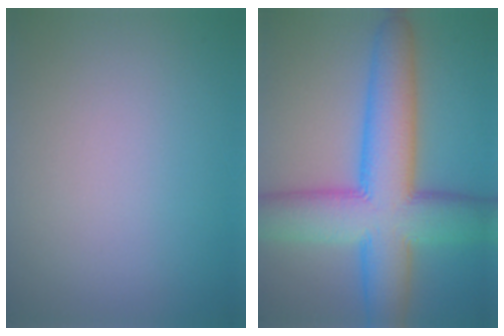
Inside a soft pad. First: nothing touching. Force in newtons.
{"total": 11.7, "press": 11.7, "slide": 0.1}